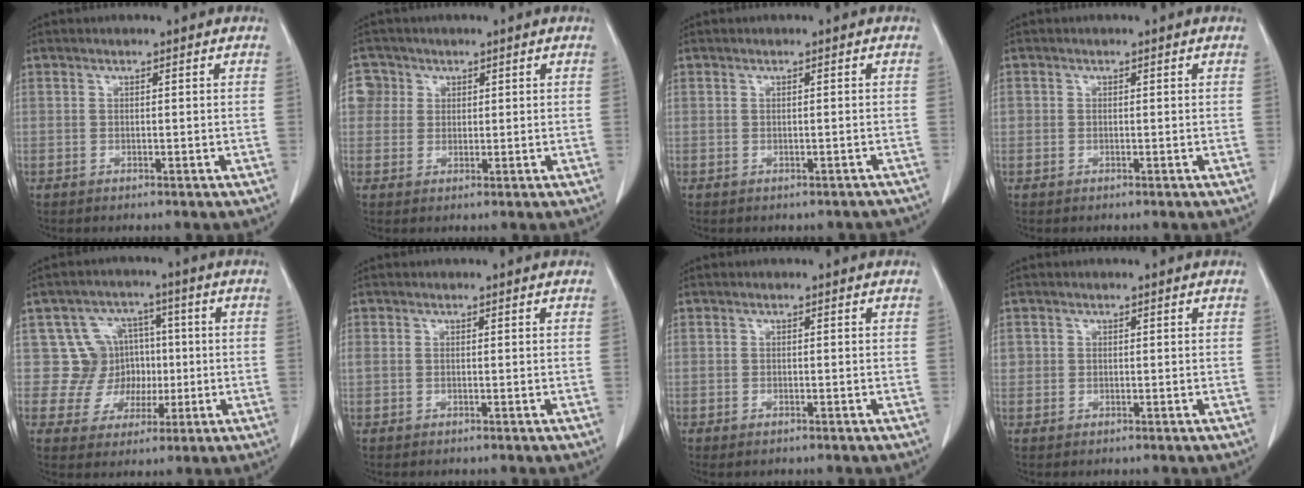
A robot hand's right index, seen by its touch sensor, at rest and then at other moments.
{"total": 3.5, "force": [1.0, 3.3, 0.0], "torque": [0.012, 0.009, 0.017]}
{"total": 2.5, "force": [-2.1, 1.2, 0.6], "torque": [0.000, 0.012, -0.022]}
{"total": 0.8, "force": [0.0, 0.8, 0.3], "torque": [-0.001, 0.008, 0.001]}
{"total": 8.1, "force": [0.4, 8.1, 1.0], "torque": [0.002, 0.035, 0.016]}
{"total": 1.1, "force": [0.0, 0.8, 0.8], "torque": [-0.029, 0.011, 0.004]}
{"total": 0.9, "force": [-0.6, 0.3, 0.5], "torque": [-0.013, -0.002, -0.005]}
{"total": 1.3, "force": [0.2, 1.3, 0.3], "torque": [0.005, 0.005, 0.002]}